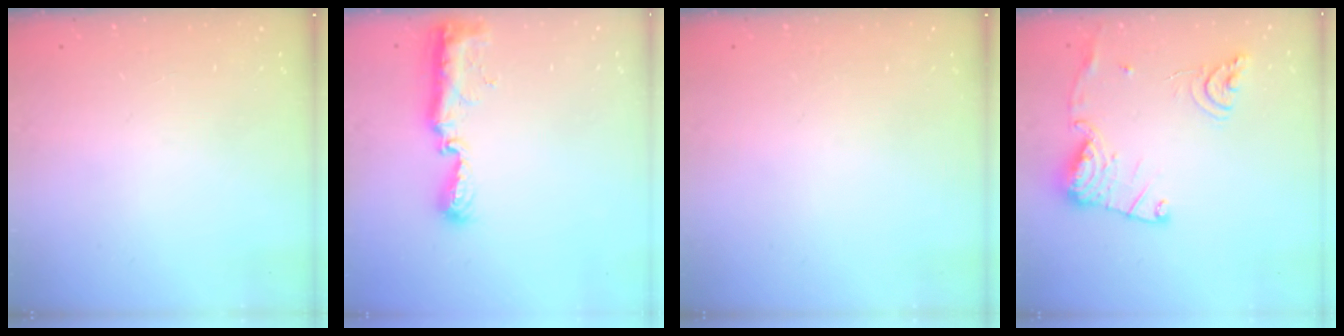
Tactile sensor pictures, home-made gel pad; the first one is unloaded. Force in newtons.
{"total": 11.8, "press": 10.2, "slide": 5.9}
{"total": 0.0}
{"total": 16.1, "press": 16.1, "slide": 1.6}